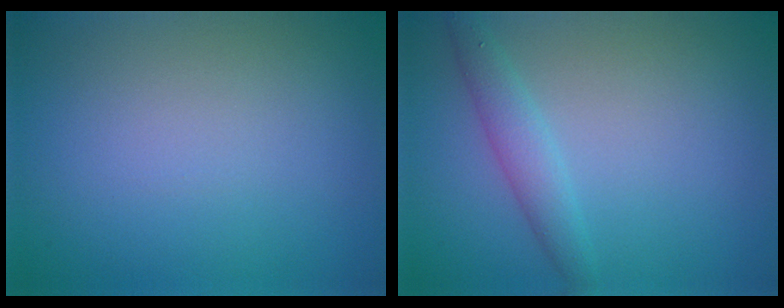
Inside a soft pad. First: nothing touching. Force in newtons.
{"total": 2.3, "press": 2.3, "slide": 0.0}